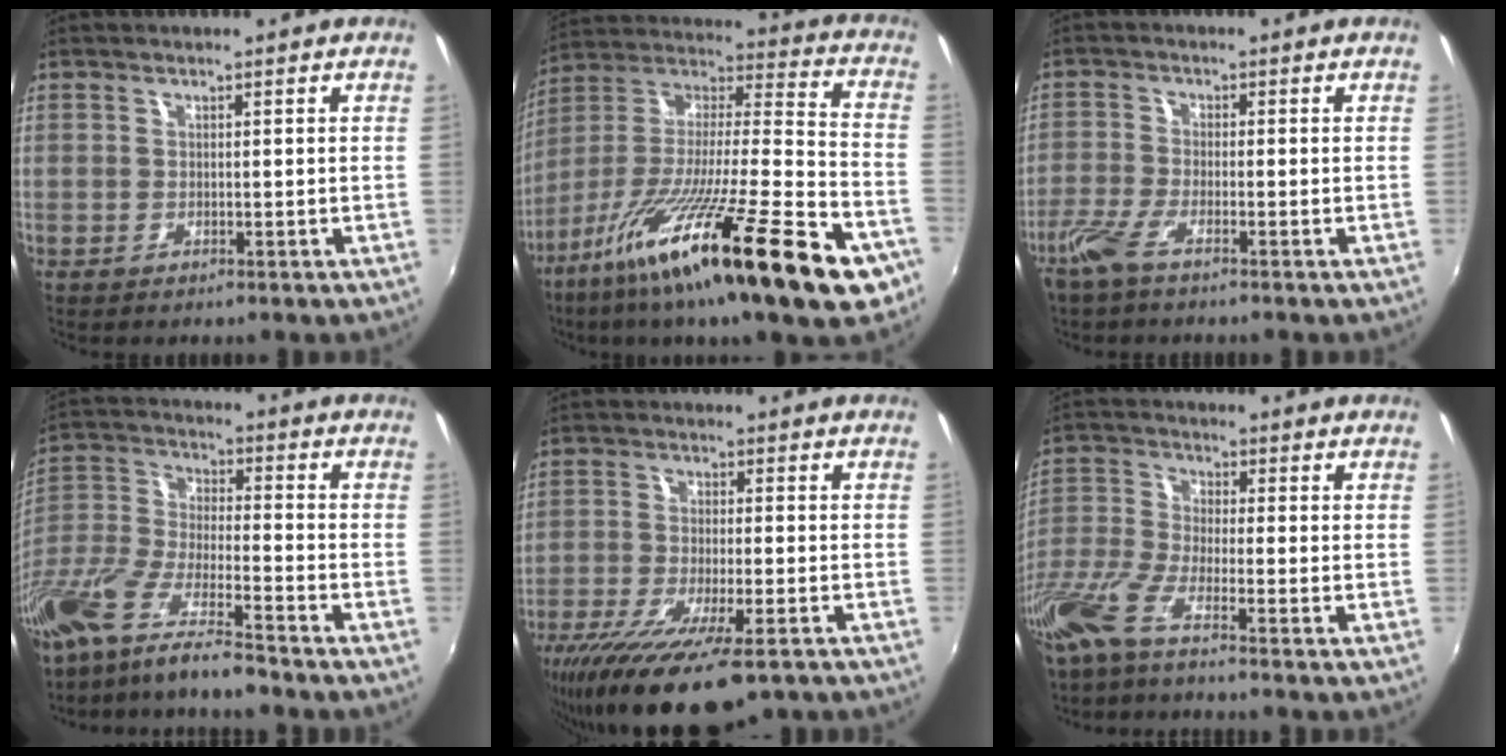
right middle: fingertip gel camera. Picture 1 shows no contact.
{"total": 31.9, "force": [-18.9, 4.9, 25.2], "torque": [-0.398, -0.054, -0.308]}
{"total": 4.4, "force": [-3.2, 0.6, 2.9], "torque": [-0.077, -0.009, -0.069]}
{"total": 14.8, "force": [-11.3, 1.9, 9.3], "torque": [-0.194, -0.024, -0.220]}
{"total": 16.8, "force": [-11.5, 3.9, 11.7], "torque": [-0.229, -0.065, -0.189]}
{"total": 8.1, "force": [-5.9, 0.3, 5.6], "torque": [-0.124, -0.019, -0.119]}